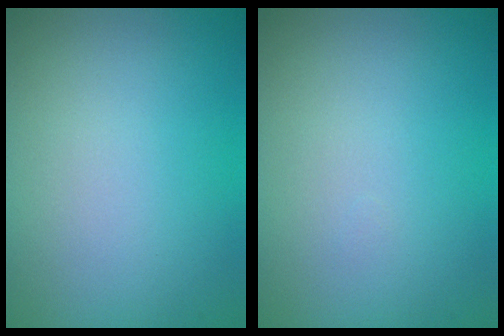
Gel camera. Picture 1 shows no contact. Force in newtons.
{"total": 0.0}